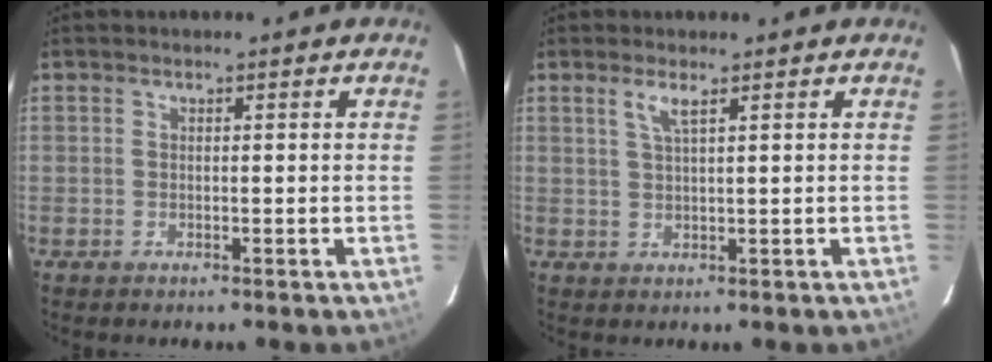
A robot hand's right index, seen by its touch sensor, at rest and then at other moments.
{"total": 2.3, "force": [1.3, 0.1, 2.0], "torque": [-0.039, 0.001, 0.024]}